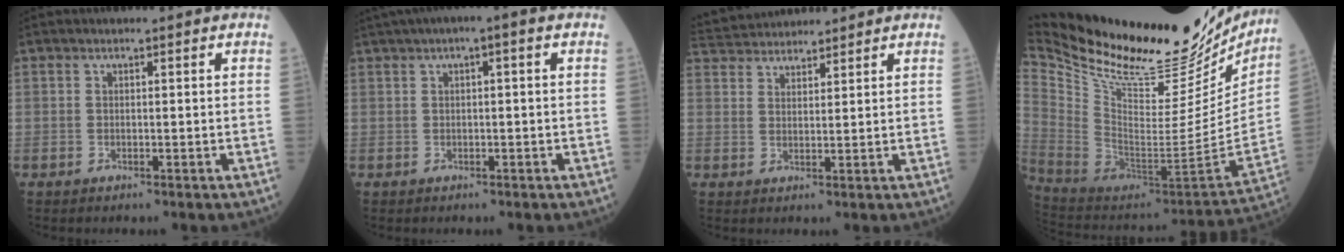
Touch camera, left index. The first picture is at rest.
{"total": 3.9, "force": [1.5, 0.4, 3.6], "torque": [-0.061, 0.017, 0.022]}
{"total": 9.2, "force": [8.7, 1.8, 2.2], "torque": [-0.046, 0.039, 0.151]}
{"total": 36.1, "force": [29.4, 10.3, 18.2], "torque": [-0.332, -0.055, 0.438]}